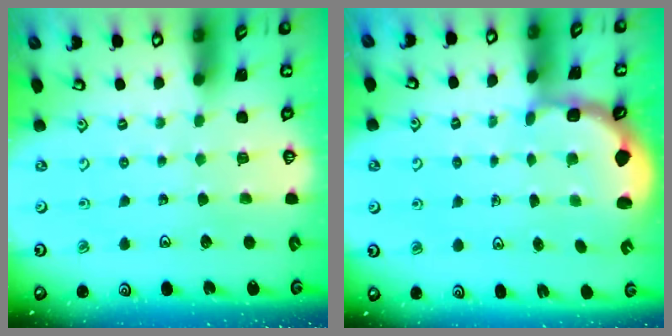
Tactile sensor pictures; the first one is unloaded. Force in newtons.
{"total": 2.4, "press": 2.0, "slide": 1.3}